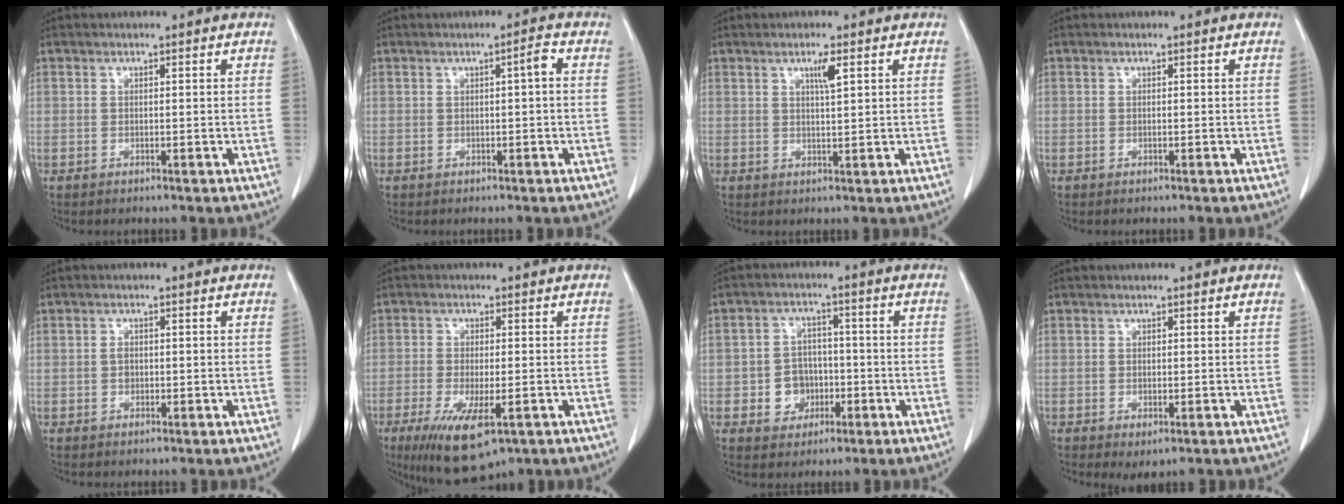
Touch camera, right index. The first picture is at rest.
{"total": 1.8, "force": [0.2, 0.1, 1.8], "torque": [-0.027, 0.005, 0.003]}
{"total": 2.7, "force": [1.3, 0.0, 2.4], "torque": [-0.043, -0.003, 0.022]}
{"total": 0.0}
{"total": 1.2, "force": [-0.1, 0.9, 0.7], "torque": [-0.011, 0.005, -0.001]}
{"total": 10.2, "force": [-5.2, 3.0, 8.2], "torque": [-0.145, -0.026, -0.080]}
{"total": 5.5, "force": [-1.6, 4.9, 2.0], "torque": [-0.031, 0.014, -0.019]}
{"total": 2.3, "force": [-1.1, 0.9, 1.8], "torque": [-0.026, -0.005, -0.009]}